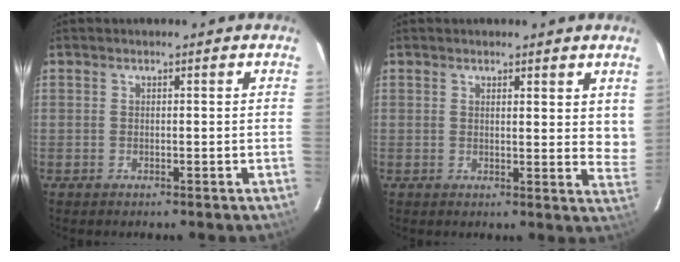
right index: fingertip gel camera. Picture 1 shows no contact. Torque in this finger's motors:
{"motor_torque": [0.04, 0.13, 0.06, 0.00]}